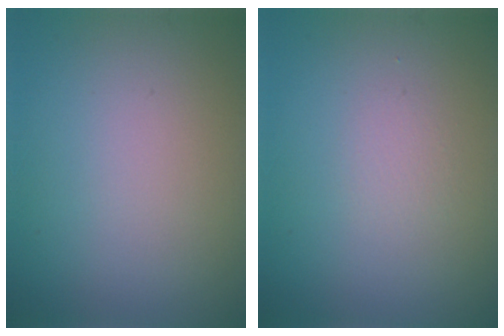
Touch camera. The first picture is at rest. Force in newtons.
{"total": 0.8, "press": 0.8, "slide": 0.1}